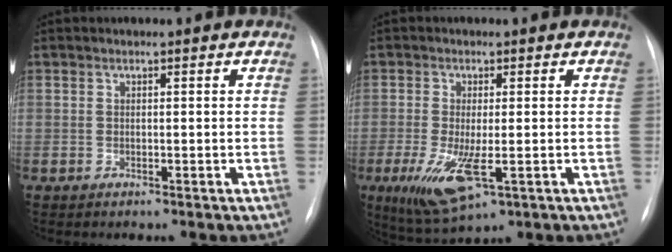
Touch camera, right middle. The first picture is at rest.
{"total": 7.7, "force": [-2.4, 2.2, 7.0], "torque": [-0.143, -0.024, -0.032]}